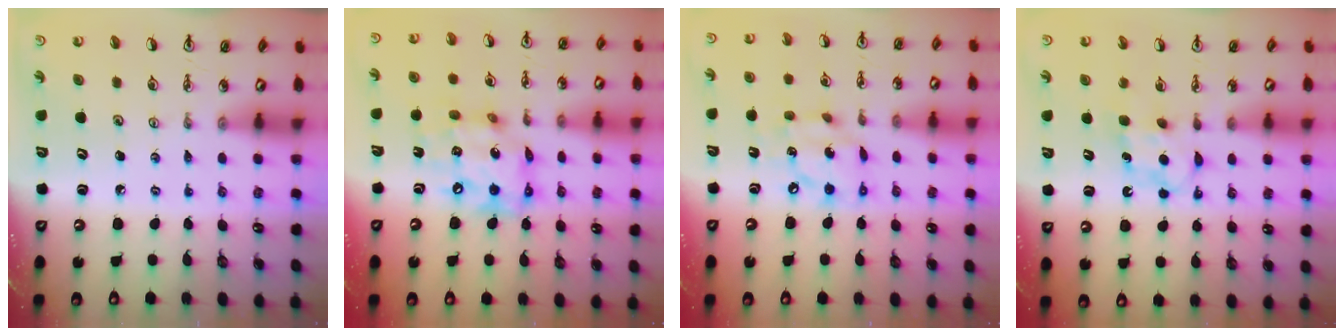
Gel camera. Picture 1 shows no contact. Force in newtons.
{"total": 12.2, "press": 12.1, "slide": 1.1}
{"total": 10.0, "press": 10.0, "slide": 1.1}
{"total": 7.0, "press": 7.0, "slide": 0.5}